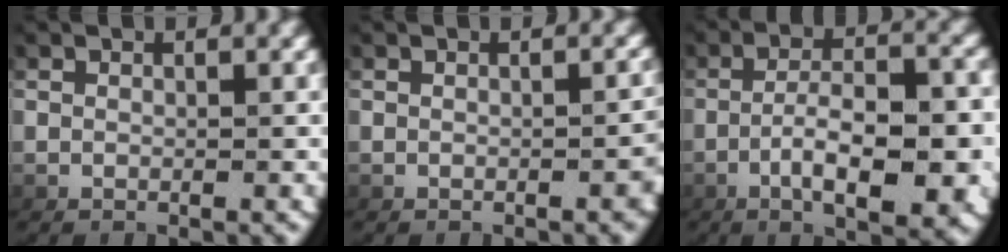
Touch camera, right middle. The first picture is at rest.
{"total": 1.2, "force": [-0.4, 0.4, 1.1], "torque": [-0.009, 0.011, -0.012]}
{"total": 6.3, "force": [-2.2, 1.8, 5.7], "torque": [-0.084, 0.000, -0.034]}